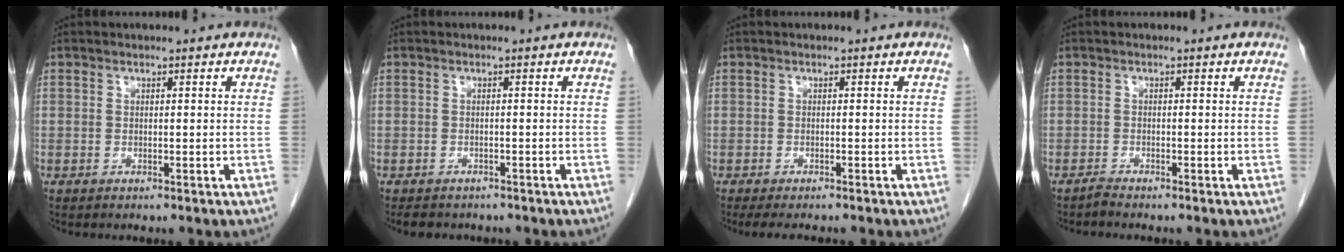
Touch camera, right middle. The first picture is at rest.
{"total": 4.3, "force": [-3.7, 1.8, 1.3], "torque": [-0.020, -0.004, -0.045]}
{"total": 4.9, "force": [-4.2, 0.9, 2.3], "torque": [-0.025, -0.010, -0.061]}
{"total": 0.9, "force": [-0.8, -0.2, 0.0], "torque": [-0.002, -0.003, -0.017]}